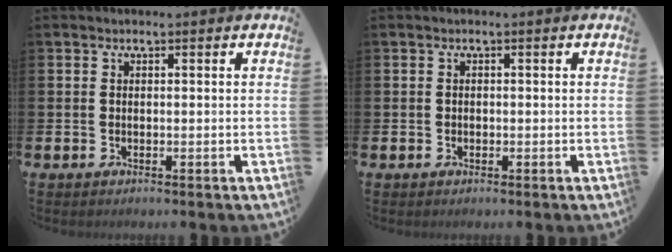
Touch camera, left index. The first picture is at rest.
{"total": 0.5, "force": [-0.1, 0.5, 0.1], "torque": [-0.008, 0.007, -0.003]}